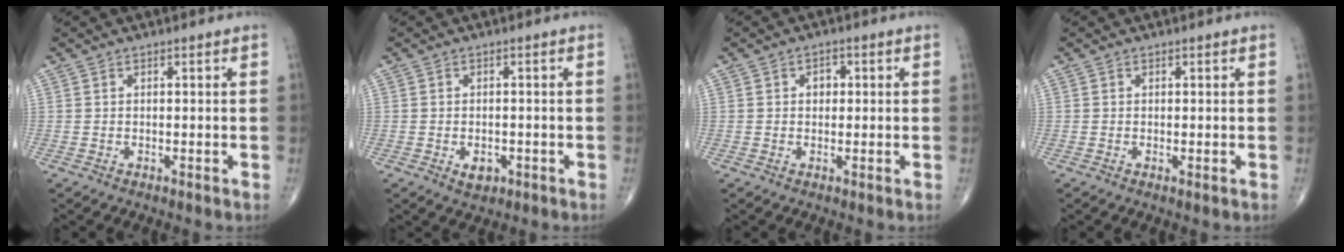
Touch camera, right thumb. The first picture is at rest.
{"total": 2.7, "force": [-1.0, 1.8, 1.7], "torque": [-0.015, 0.003, -0.009]}
{"total": 2.1, "force": [0.3, 1.7, 1.2], "torque": [-0.005, 0.003, 0.001]}
{"total": 0.6, "force": [-0.1, 0.1, 0.6], "torque": [-0.014, -0.003, -0.002]}